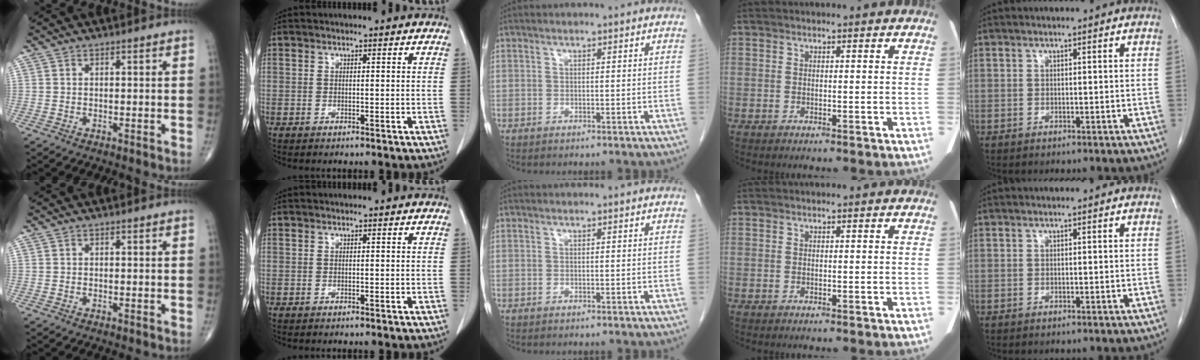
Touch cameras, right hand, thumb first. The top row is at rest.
{}